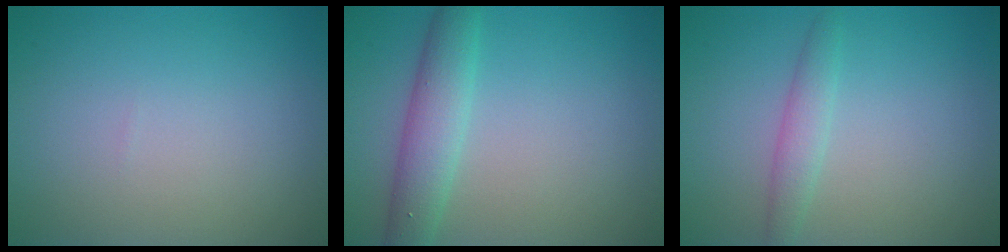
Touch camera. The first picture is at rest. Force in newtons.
{"total": 3.8, "press": 3.8, "slide": 0.1}
{"total": 1.8, "press": 1.8, "slide": 0.1}